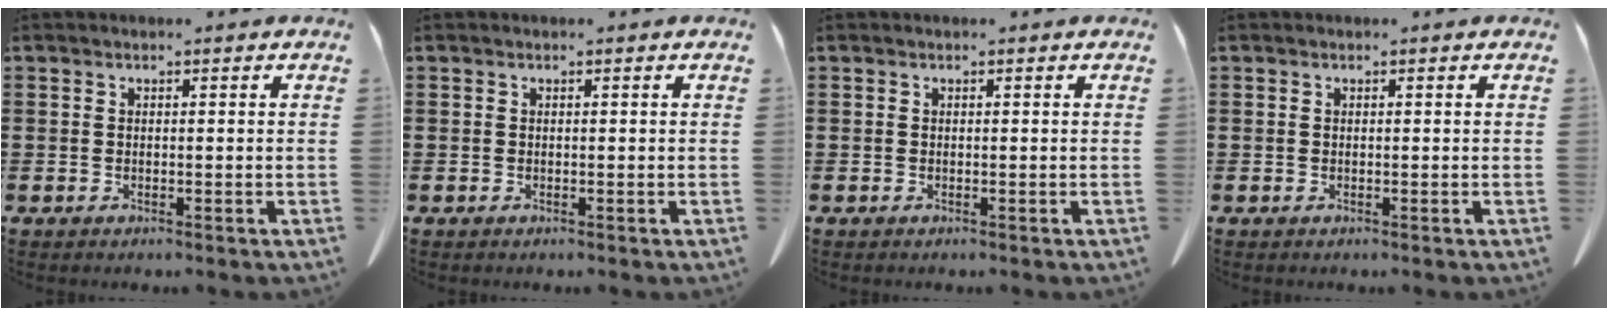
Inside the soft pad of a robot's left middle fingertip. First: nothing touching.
{"total": 0.0}
{"total": 0.0}
{"total": 0.0}